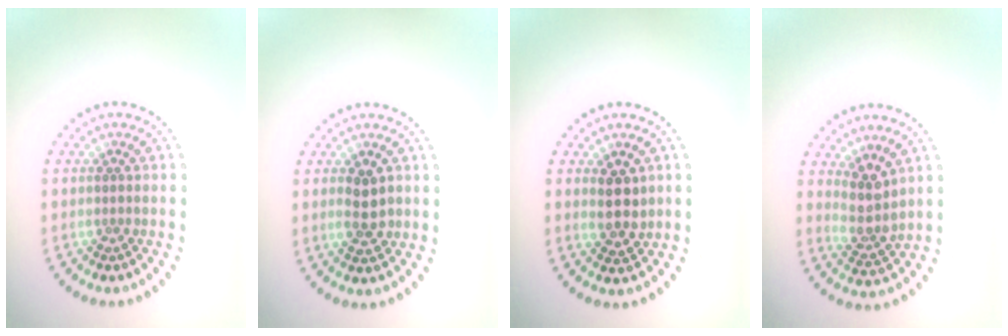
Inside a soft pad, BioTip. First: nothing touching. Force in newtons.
{"total": 2.5, "press": 2.5, "slide": 0.1}
{"total": 2.7, "press": 2.5, "slide": 1.1}
{"total": 3.2, "press": 2.5, "slide": 2.1}